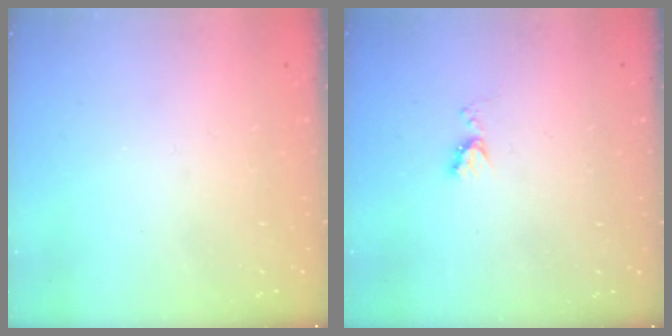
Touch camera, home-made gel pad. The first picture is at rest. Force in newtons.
{"total": 5.1, "press": 5.1, "slide": 0.5}